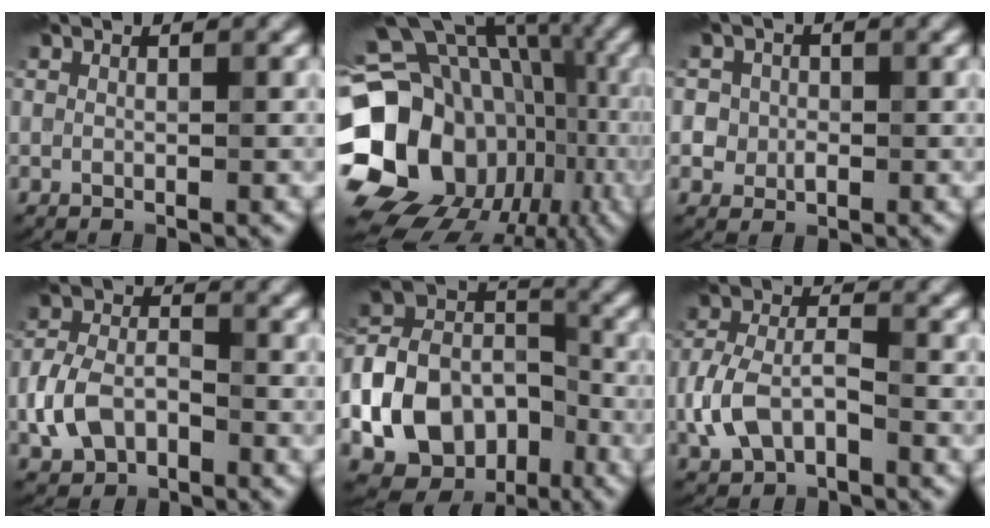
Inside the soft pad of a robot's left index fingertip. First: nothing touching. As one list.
[{"total": 22.4, "force": [-4.2, 19.5, 10.3], "torque": [-0.189, -0.001, -0.093]}, {"total": 3.4, "force": [0.5, 3.2, 1.2], "torque": [-0.001, 0.016, -0.005]}, {"total": 4.4, "force": [-2.0, 3.0, 2.6], "torque": [-0.059, 0.004, -0.044]}, {"total": 15.1, "force": [-5.7, 11.9, 7.3], "torque": [-0.160, -0.012, -0.112]}, {"total": 4.5, "force": [-1.9, 2.6, 3.1], "torque": [-0.069, 0.007, -0.043]}]